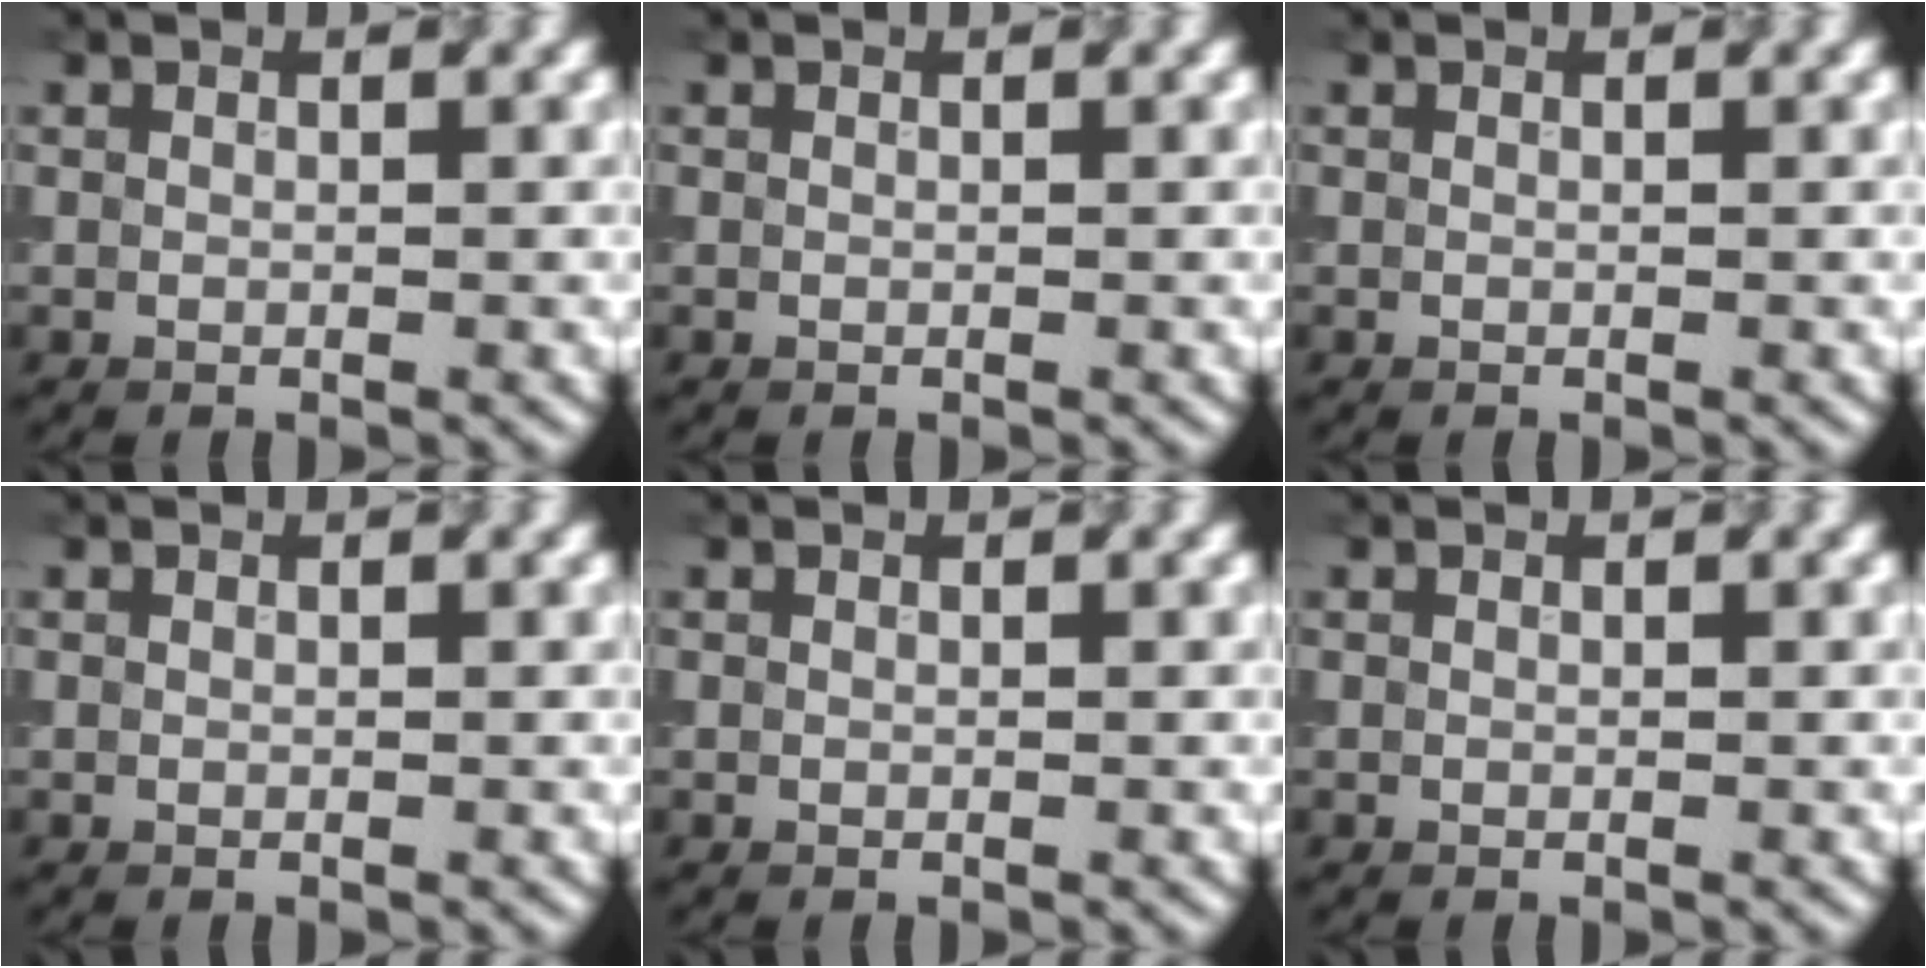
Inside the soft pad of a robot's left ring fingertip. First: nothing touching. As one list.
[{"total": 0.0}, {"total": 0.0}, {"total": 0.0}, {"total": 0.0}, {"total": 0.0}]